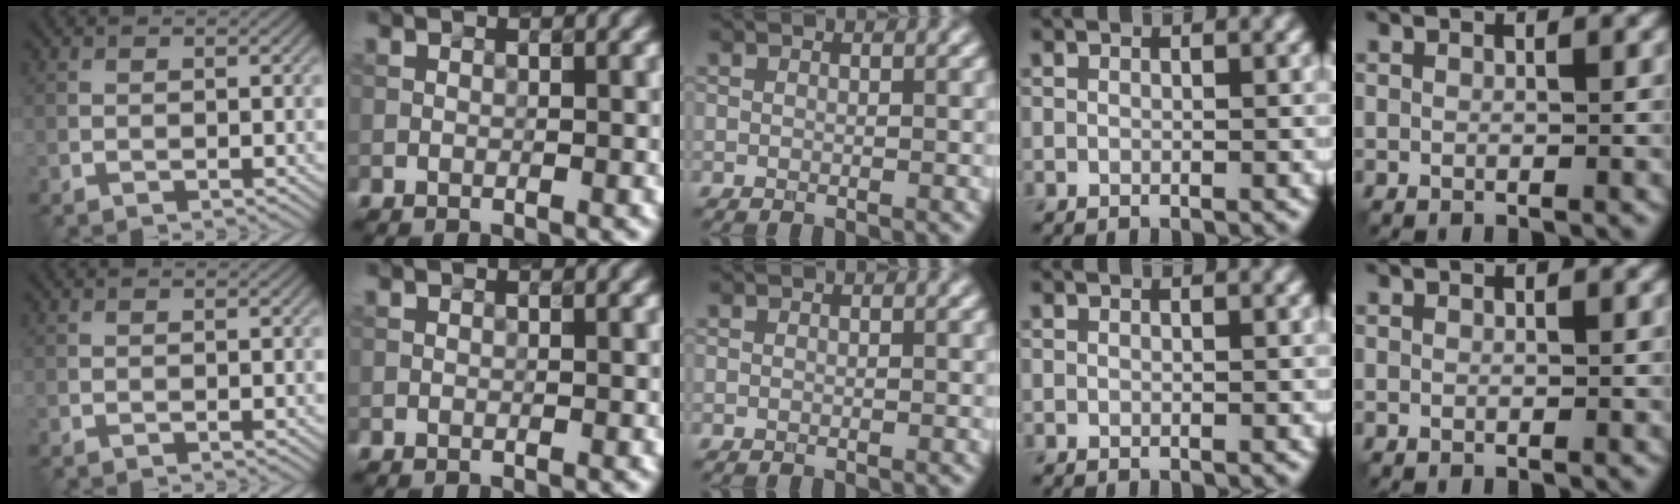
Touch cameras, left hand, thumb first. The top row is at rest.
{}